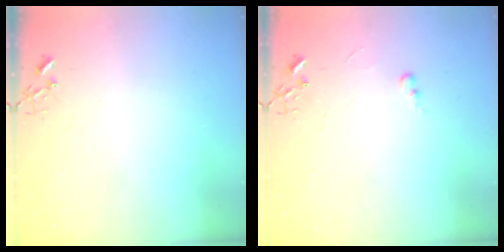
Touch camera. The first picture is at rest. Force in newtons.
{"total": 3.5, "press": 3.5, "slide": 0.5}